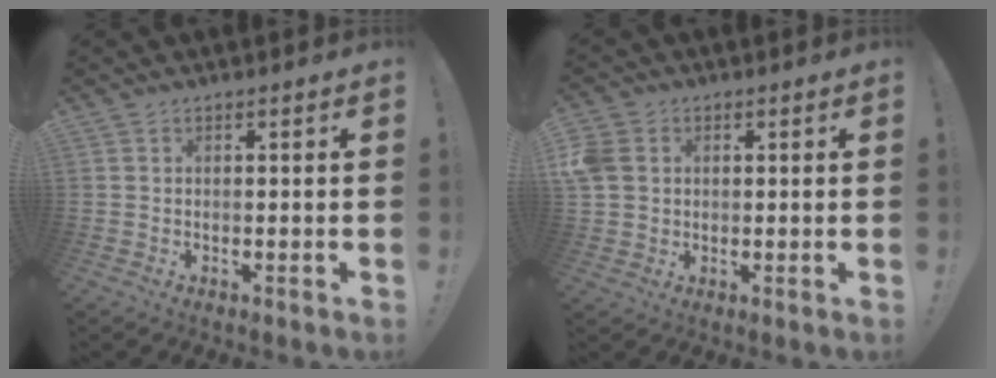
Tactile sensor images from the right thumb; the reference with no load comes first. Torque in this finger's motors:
{"motor_torque": [-0.31, 0.22, -0.01, -0.05, 0.07]}